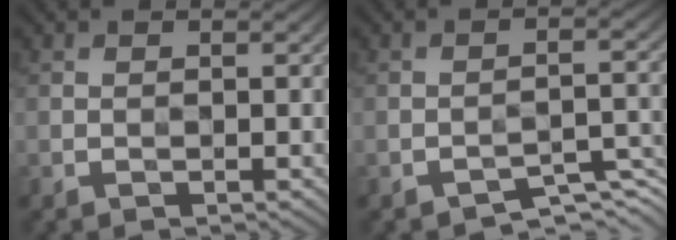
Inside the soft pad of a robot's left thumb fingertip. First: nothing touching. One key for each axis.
{"total": 3.6, "fx": -3.3, "fy": 0.6, "fz": 1.3, "tx": -0.014, "ty": 0.008, "tz": -0.050}